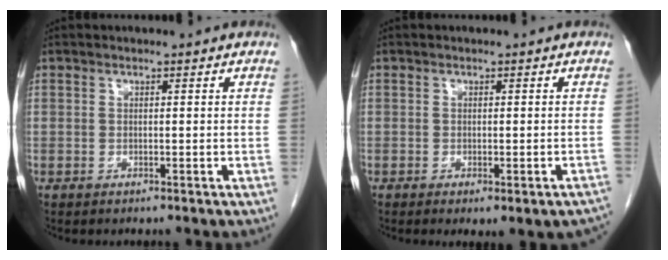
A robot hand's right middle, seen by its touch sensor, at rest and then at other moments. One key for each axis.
{"total": 5.5, "fx": -4.0, "fy": 1.6, "fz": 3.4, "tx": -0.033, "ty": 0.000, "tz": -0.048}